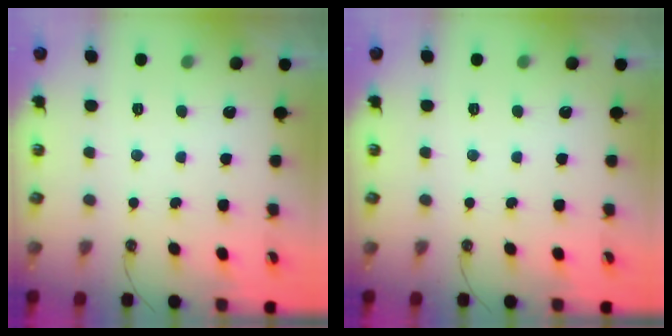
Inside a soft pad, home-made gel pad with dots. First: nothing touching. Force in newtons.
{"total": 0.0}